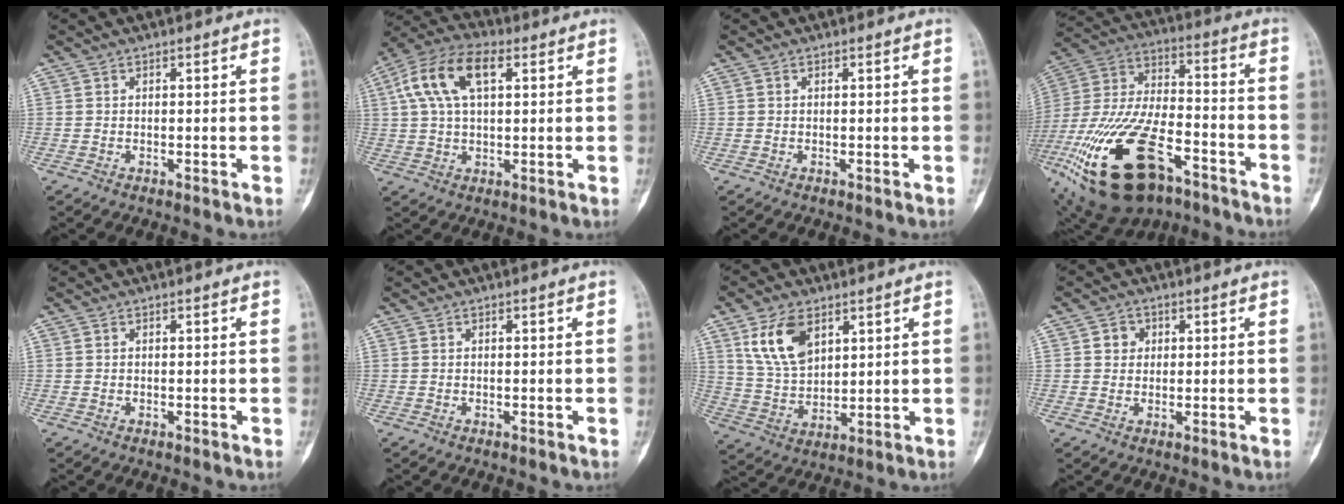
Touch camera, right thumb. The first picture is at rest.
{"total": 12.7, "force": [4.1, 6.6, 10.0], "torque": [-0.198, 0.026, 0.073]}
{"total": 0.0}
{"total": 29.0, "force": [-14.3, 13.9, 21.1], "torque": [-0.474, 0.034, -0.248]}
{"total": 0.0}
{"total": 0.0}
{"total": 10.9, "force": [5.3, 6.3, 7.1], "torque": [-0.120, -0.020, 0.111]}
{"total": 2.9, "force": [0.8, 2.6, 1.0], "torque": [0.002, 0.001, 0.009]}